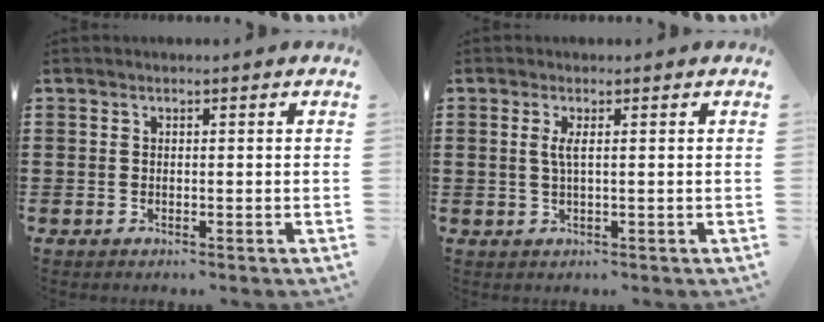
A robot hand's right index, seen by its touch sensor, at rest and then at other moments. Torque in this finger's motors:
{"motor_torque": [0.42, -0.05, 0.27, 0.07]}